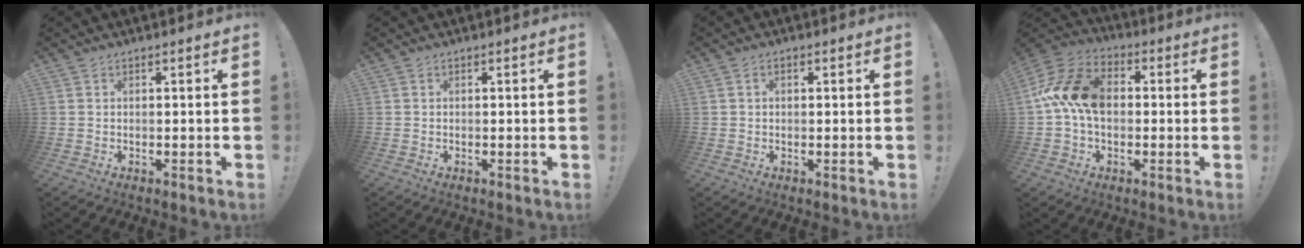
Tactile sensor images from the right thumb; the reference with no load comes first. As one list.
[{"total": 0.0}, {"total": 1.1, "force": [0.0, 0.8, 0.7], "torque": [-0.016, 0.004, 0.001]}, {"total": 16.0, "force": [0.7, 11.0, 11.5], "torque": [-0.211, 0.022, 0.014]}]